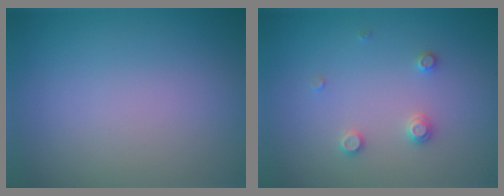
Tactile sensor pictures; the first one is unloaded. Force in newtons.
{"total": 1.5, "press": 1.5, "slide": 0.2}